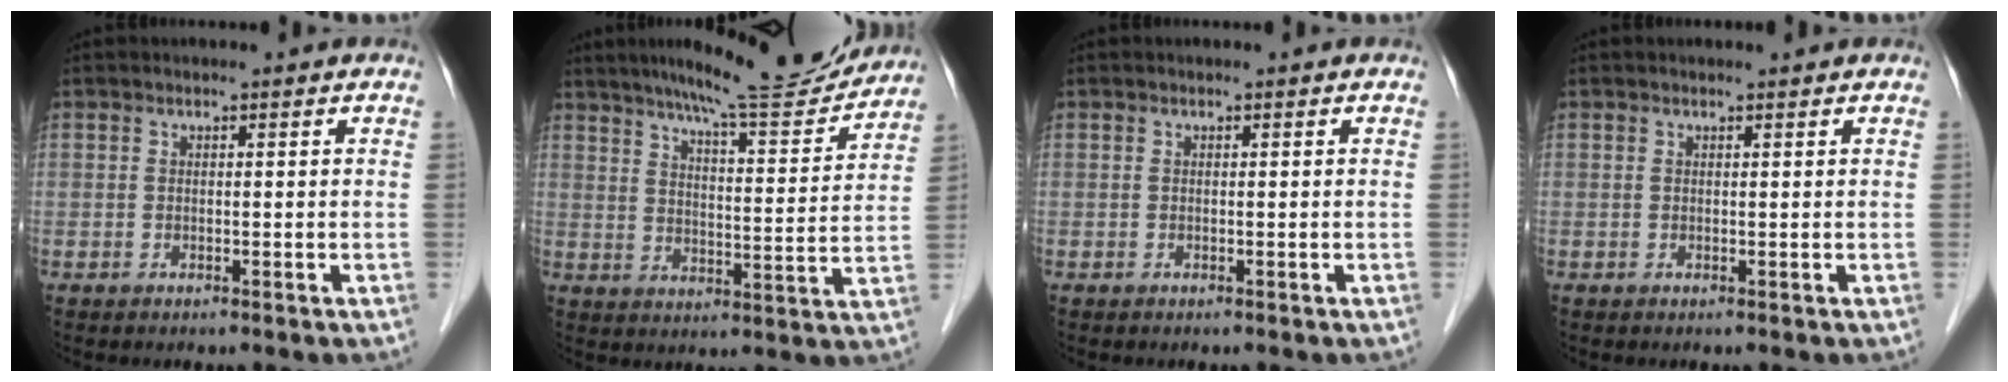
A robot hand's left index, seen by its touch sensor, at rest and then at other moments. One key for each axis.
{"total": 15.3, "fx": 13.9, "fy": 1.0, "fz": 6.4, "tx": -0.096, "ty": -0.010, "tz": 0.196}
{"total": 0.0}
{"total": 0.7, "fx": 0.7, "fy": 0.0, "fz": 0.1, "tx": -0.008, "ty": 0.003, "tz": 0.011}